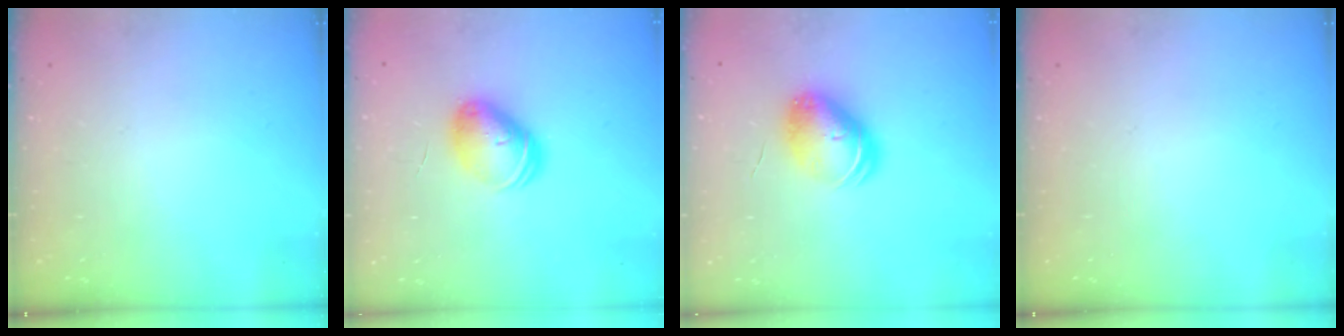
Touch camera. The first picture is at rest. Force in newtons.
{"total": 8.7, "press": 8.7, "slide": 0.5}
{"total": 8.7, "press": 8.6, "slide": 0.5}
{"total": 0.0}